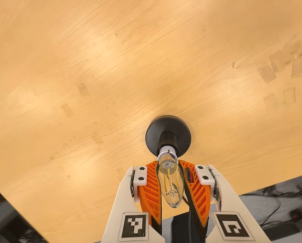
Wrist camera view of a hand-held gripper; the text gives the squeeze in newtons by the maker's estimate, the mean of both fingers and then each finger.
{"total": 20.3, "left": 19.3, "right": 21.3}